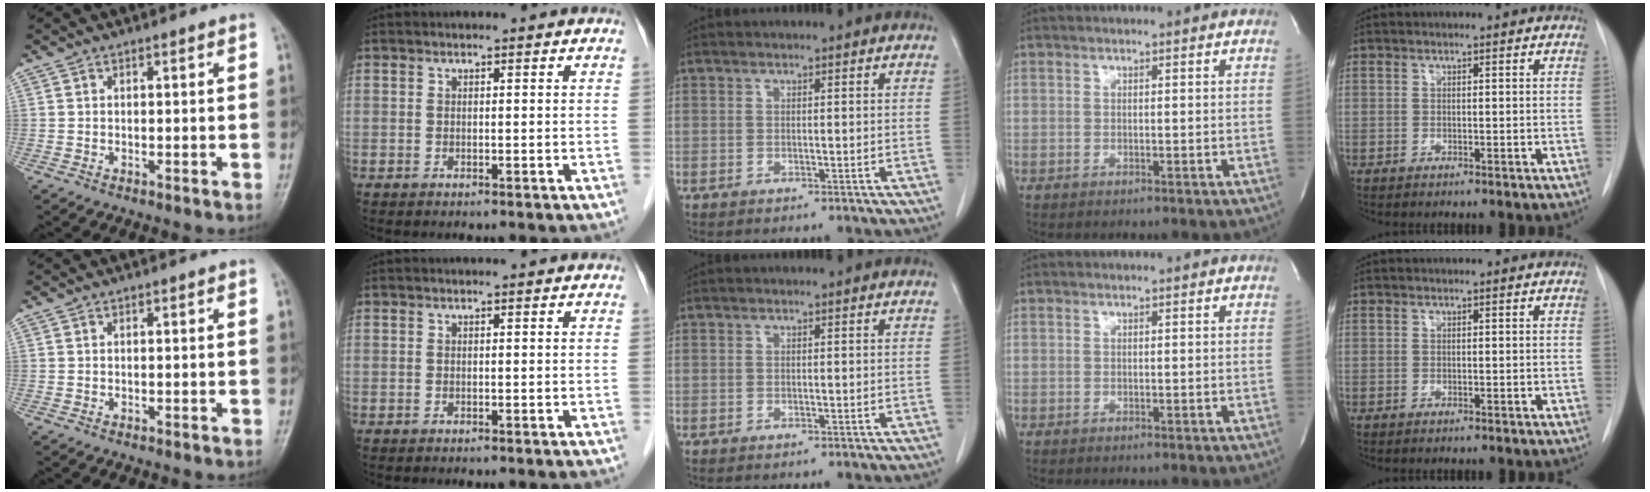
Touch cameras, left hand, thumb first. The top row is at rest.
{}